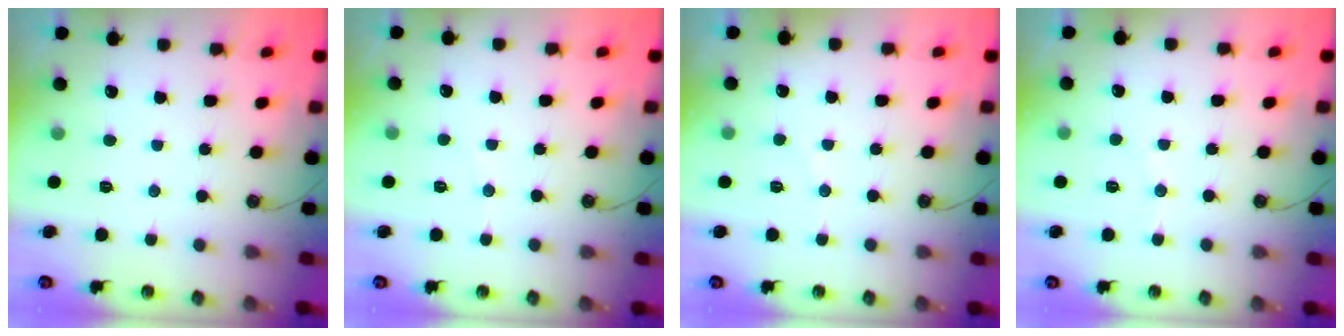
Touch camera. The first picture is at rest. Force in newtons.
{"total": 2.7, "press": 2.7, "slide": 0.3}
{"total": 4.6, "press": 4.5, "slide": 0.6}
{"total": 4.0, "press": 4.0, "slide": 0.4}